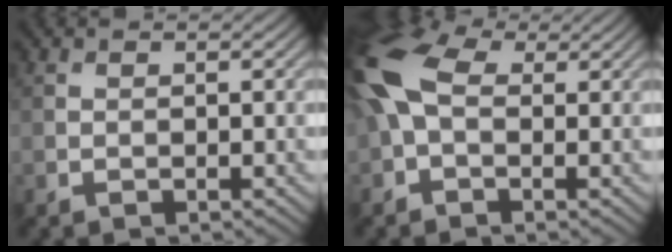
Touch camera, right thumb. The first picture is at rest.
{"total": 10.8, "force": [1.0, 6.5, 8.6], "torque": [-0.230, 0.019, -0.001]}